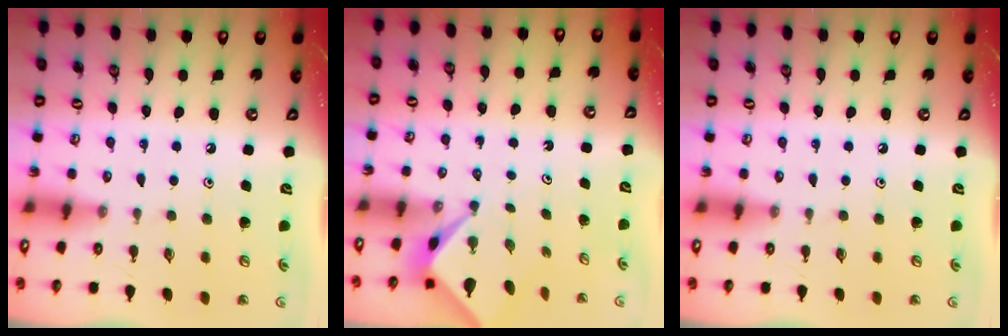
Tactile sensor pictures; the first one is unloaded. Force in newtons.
{"total": 2.3, "press": 2.3, "slide": 0.3}
{"total": 0.0}